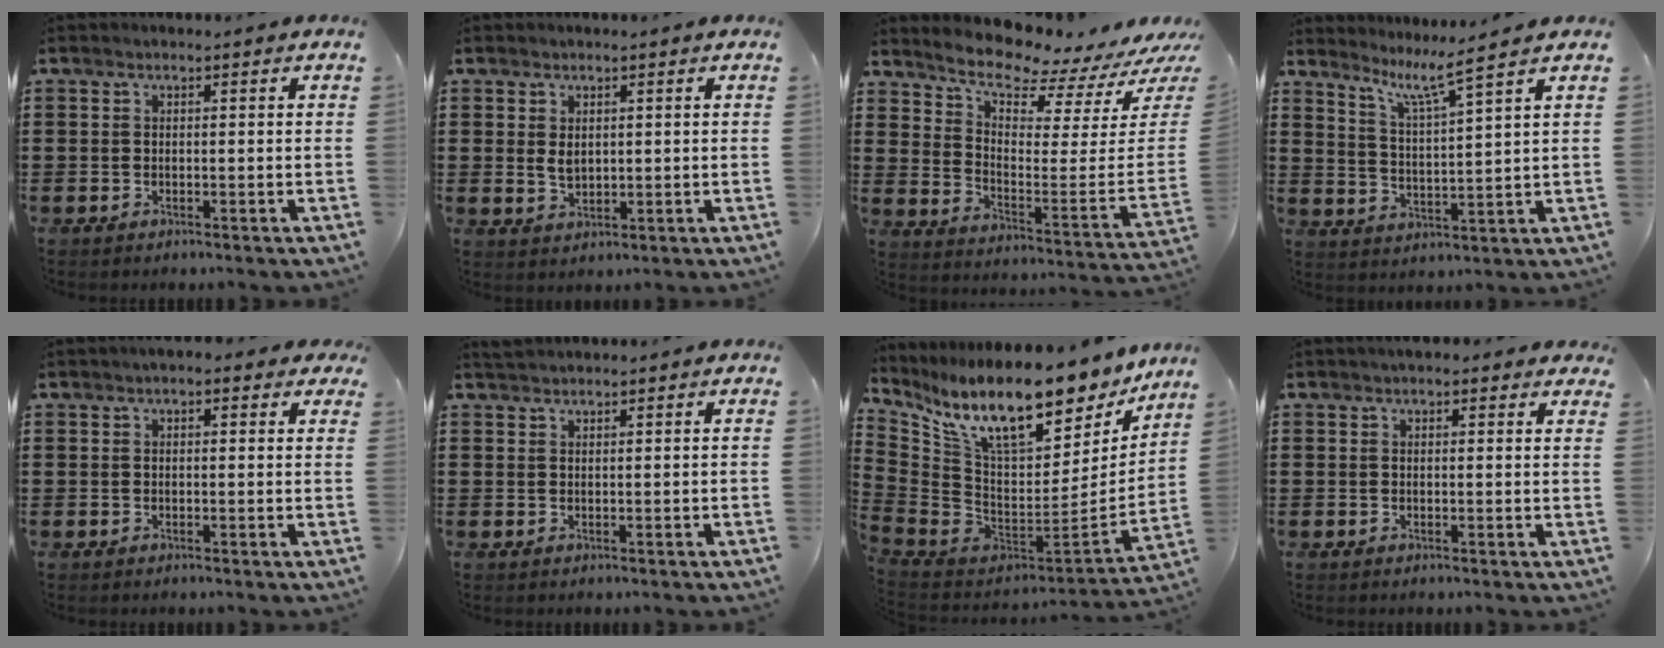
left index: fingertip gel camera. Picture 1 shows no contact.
{"total": 2.7, "force": [0.8, 1.7, 1.9], "torque": [-0.040, 0.005, 0.014]}
{"total": 7.2, "force": [6.7, 0.9, 2.3], "torque": [-0.062, -0.074, 0.109]}
{"total": 5.6, "force": [4.5, -0.5, 3.3], "torque": [-0.082, -0.026, 0.073]}
{"total": 1.8, "force": [1.2, 0.8, 1.0], "torque": [-0.025, 0.009, 0.020]}
{"total": 1.3, "force": [1.3, 0.0, 0.2], "torque": [-0.007, 0.000, 0.026]}
{"total": 16.6, "force": [11.9, 4.3, 10.7], "torque": [-0.225, -0.090, 0.205]}
{"total": 2.1, "force": [1.8, 0.6, 0.9], "torque": [-0.020, 0.006, 0.033]}